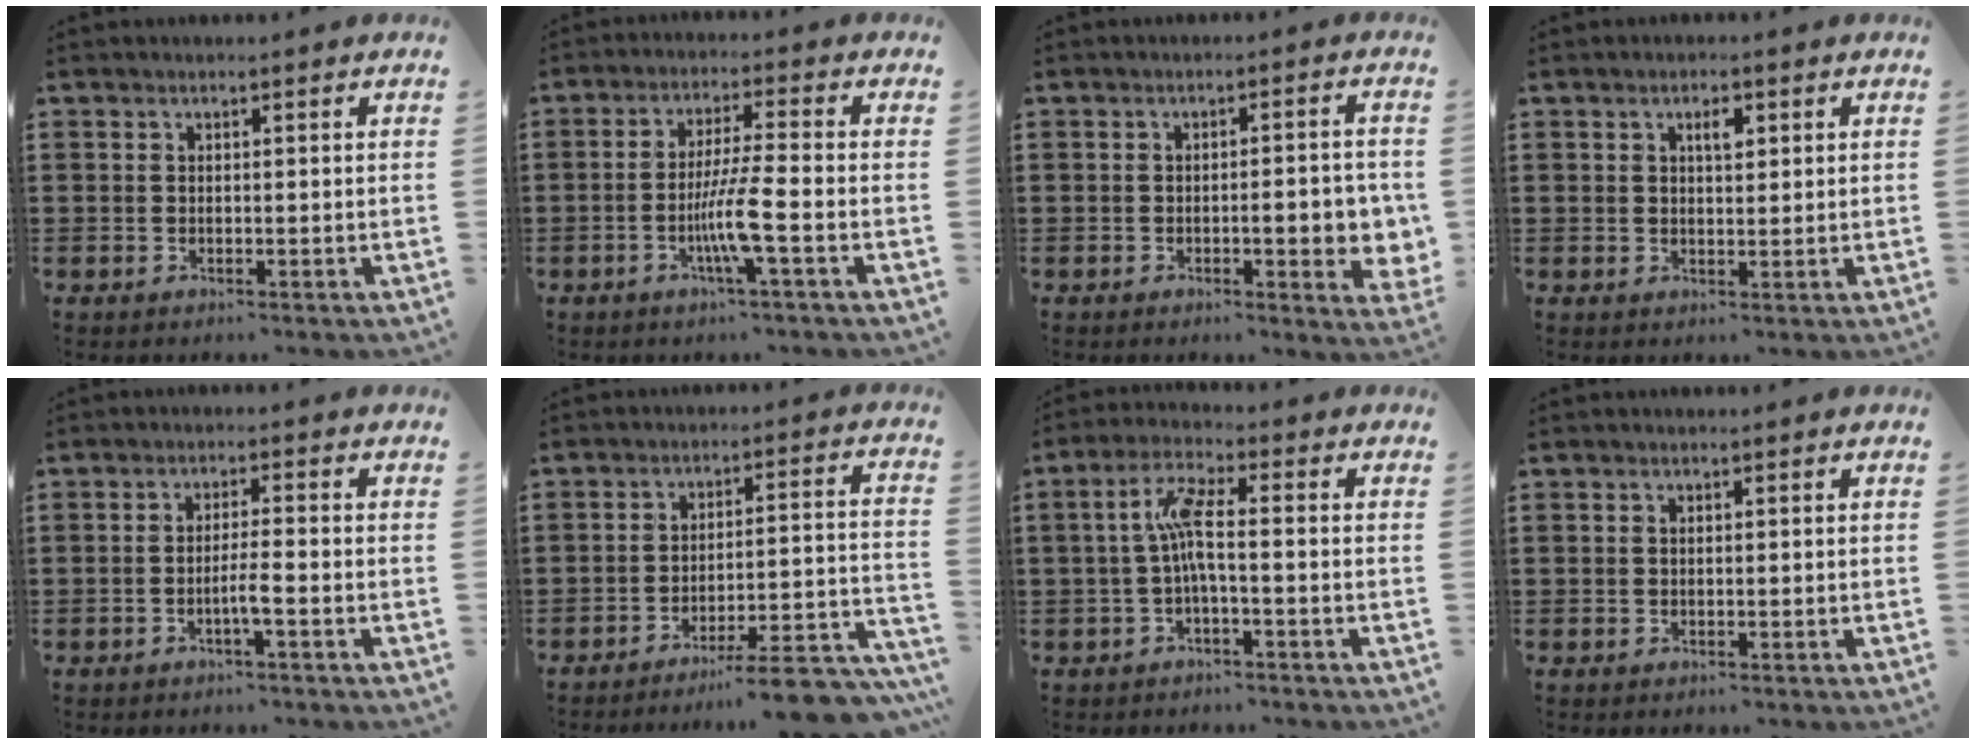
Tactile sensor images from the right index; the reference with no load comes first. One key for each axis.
{"total": 7.0, "fx": -2.5, "fy": -0.1, "fz": 6.6, "tx": -0.130, "ty": -0.016, "tz": -0.050}
{"total": 6.0, "fx": -1.0, "fy": 1.6, "fz": 5.7, "tx": -0.078, "ty": -0.005, "tz": -0.017}
{"total": 2.3, "fx": 1.0, "fy": 0.9, "fz": 1.8, "tx": -0.031, "ty": 0.002, "tz": 0.013}
{"total": 3.1, "fx": -1.3, "fy": -0.1, "fz": 2.8, "tx": -0.056, "ty": -0.007, "tz": -0.027}
{"total": 8.2, "fx": -7.2, "fy": 0.3, "fz": 4.0, "tx": -0.054, "ty": 0.004, "tz": -0.134}
{"total": 5.6, "fx": -0.5, "fy": 0.9, "fz": 5.5, "tx": -0.119, "ty": -0.002, "tz": -0.018}
{"total": 0.0}